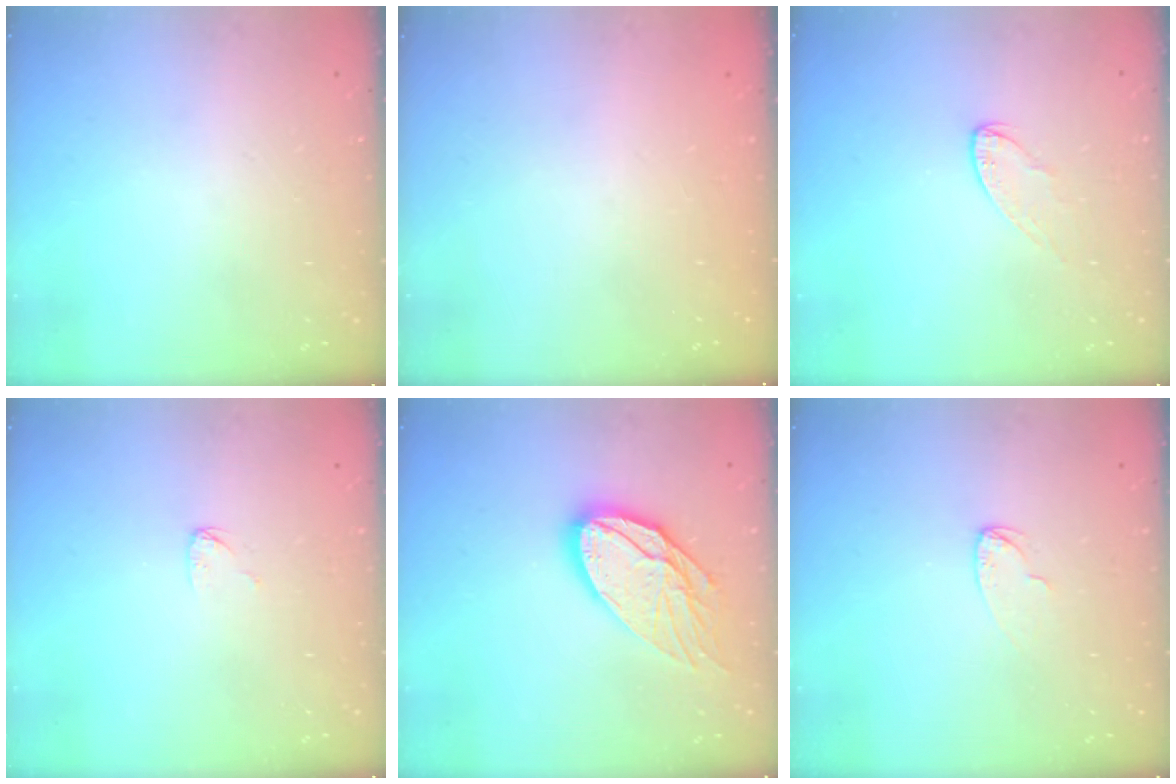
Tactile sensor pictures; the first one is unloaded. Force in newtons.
{"total": 0.0}
{"total": 5.0, "press": 5.0, "slide": 0.4}
{"total": 3.8, "press": 3.8, "slide": 0.3}
{"total": 16.0, "press": 15.9, "slide": 1.5}
{"total": 3.8, "press": 3.8, "slide": 0.4}